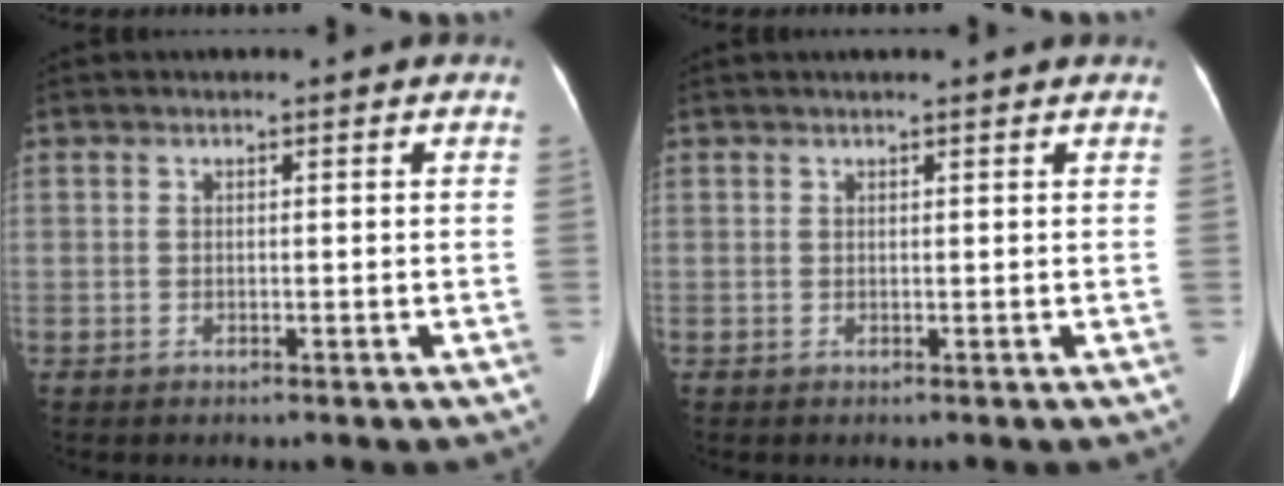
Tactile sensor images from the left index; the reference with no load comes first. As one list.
[{"total": 3.5, "force": [3.2, 0.0, 1.4], "torque": [-0.014, 0.024, 0.035]}]